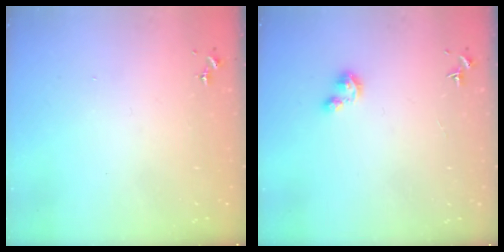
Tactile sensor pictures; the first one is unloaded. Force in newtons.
{"total": 3.6, "press": 3.5, "slide": 0.4}